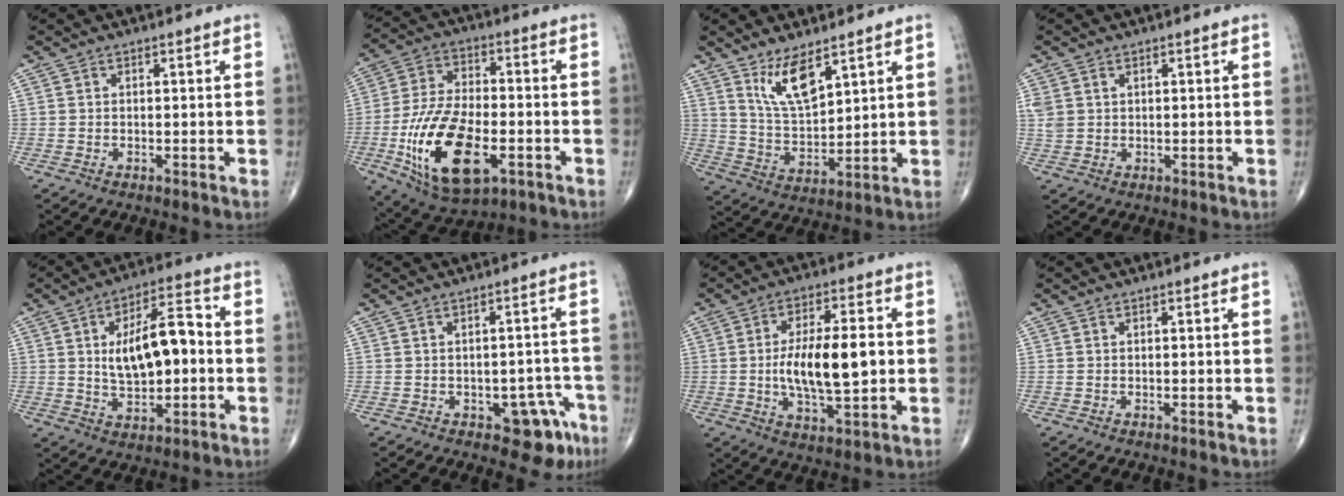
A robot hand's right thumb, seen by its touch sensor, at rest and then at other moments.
{"total": 20.1, "force": [-6.3, 9.9, 16.3], "torque": [-0.308, 0.011, -0.100]}
{"total": 9.3, "force": [5.8, 3.3, 6.5], "torque": [-0.111, -0.043, 0.122]}
{"total": 3.1, "force": [1.1, 2.4, 1.6], "torque": [-0.035, 0.001, 0.029]}
{"total": 13.7, "force": [0.6, 6.5, 12.1], "torque": [-0.180, 0.022, 0.010]}
{"total": 7.2, "force": [-3.7, 3.9, 4.8], "torque": [-0.024, 0.025, -0.041]}
{"total": 14.1, "force": [-0.2, 5.4, 13.0], "torque": [-0.218, 0.003, 0.000]}
{"total": 0.0}